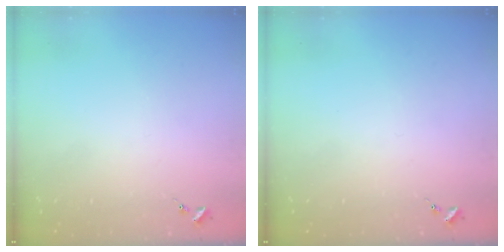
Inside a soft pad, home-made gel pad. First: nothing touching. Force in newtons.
{"total": 0.0}